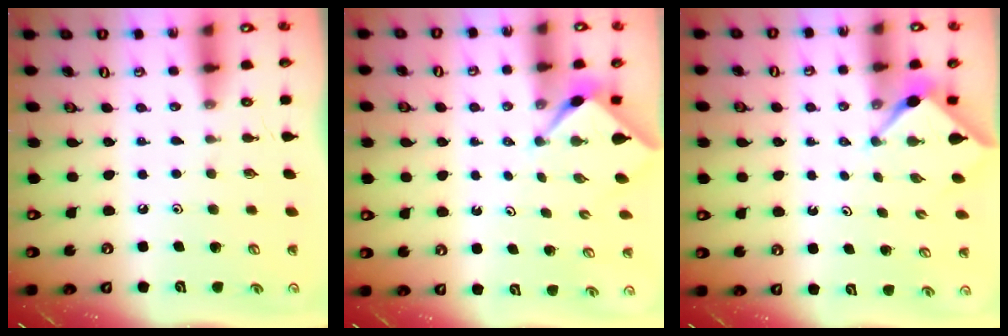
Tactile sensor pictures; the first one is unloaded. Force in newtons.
{"total": 2.4, "press": 2.3, "slide": 0.3}
{"total": 3.0, "press": 3.0, "slide": 0.4}